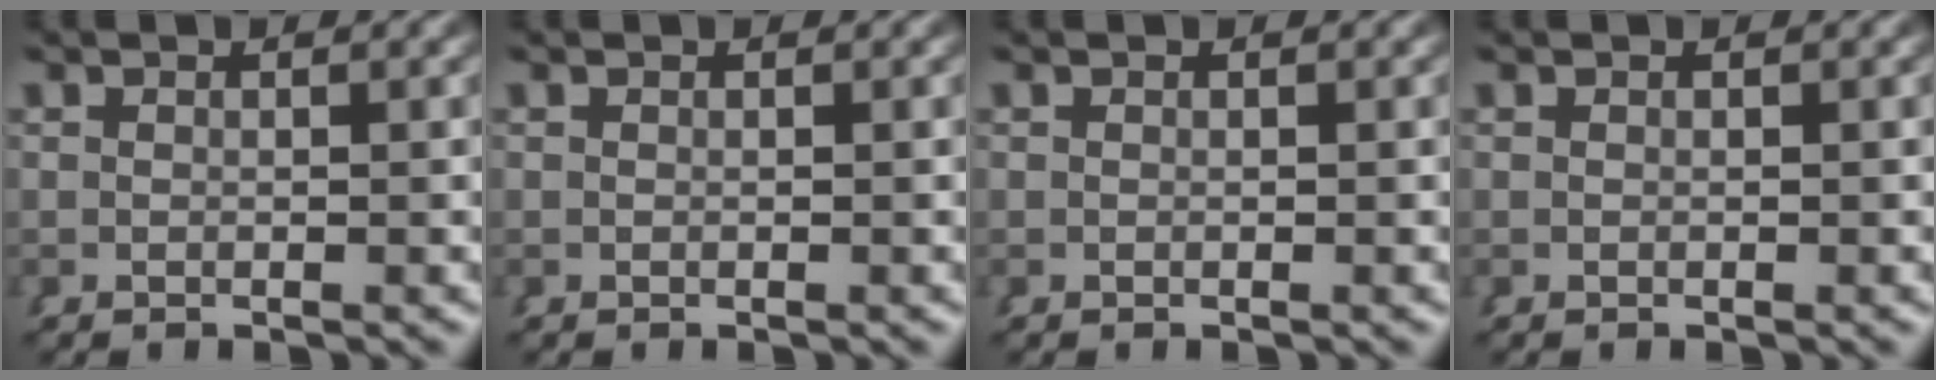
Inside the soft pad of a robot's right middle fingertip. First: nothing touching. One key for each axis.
{"total": 0.0}
{"total": 0.0}
{"total": 0.0}